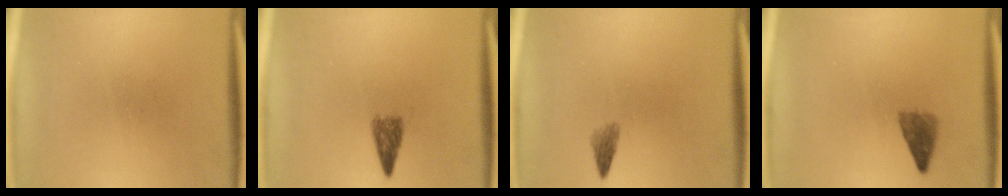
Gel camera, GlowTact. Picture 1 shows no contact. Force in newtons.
{"total": 2.5}
{"total": 1.5}
{"total": 2.4}